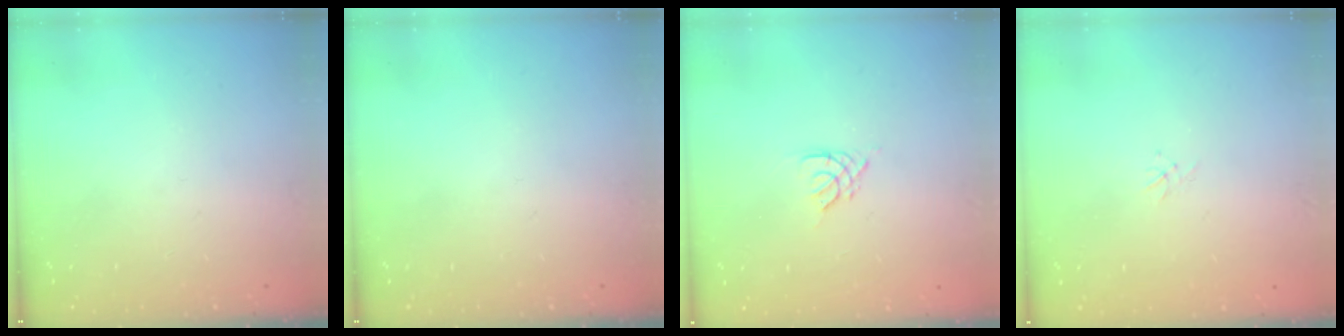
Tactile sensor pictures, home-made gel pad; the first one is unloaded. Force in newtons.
{"total": 0.0}
{"total": 2.8, "press": 2.7, "slide": 0.5}
{"total": 1.1, "press": 1.0, "slide": 0.3}